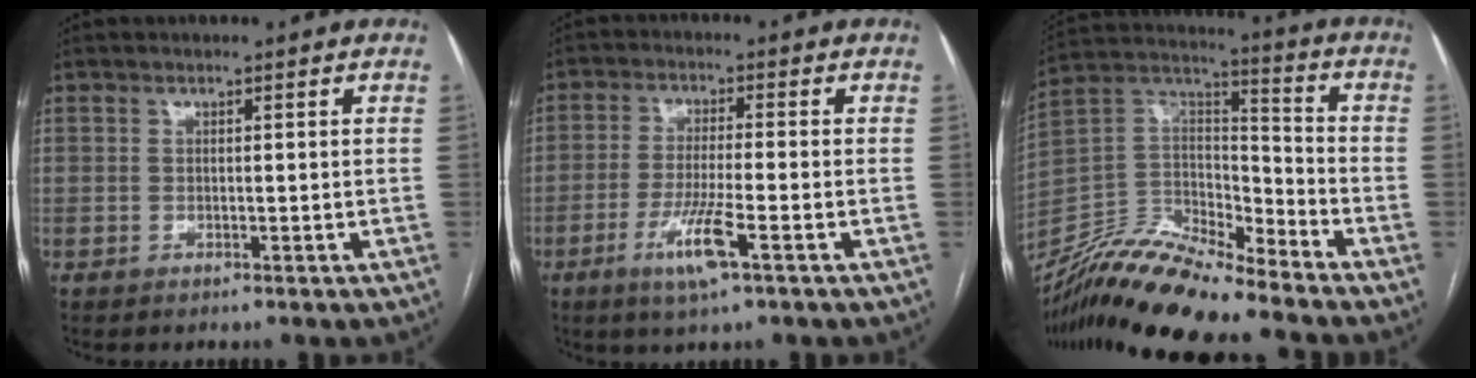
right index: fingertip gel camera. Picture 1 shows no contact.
{"total": 7.1, "force": [-3.4, 0.1, 6.3], "torque": [-0.122, -0.015, -0.062]}
{"total": 16.5, "force": [-14.8, 1.7, 7.1], "torque": [-0.128, 0.013, -0.281]}